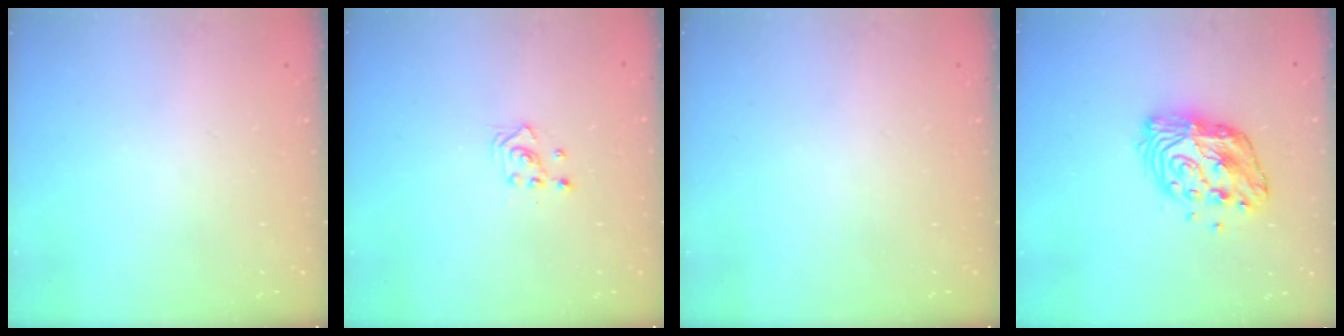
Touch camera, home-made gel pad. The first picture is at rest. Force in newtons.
{"total": 2.3, "press": 2.3, "slide": 0.3}
{"total": 0.0}
{"total": 12.7, "press": 12.6, "slide": 1.0}